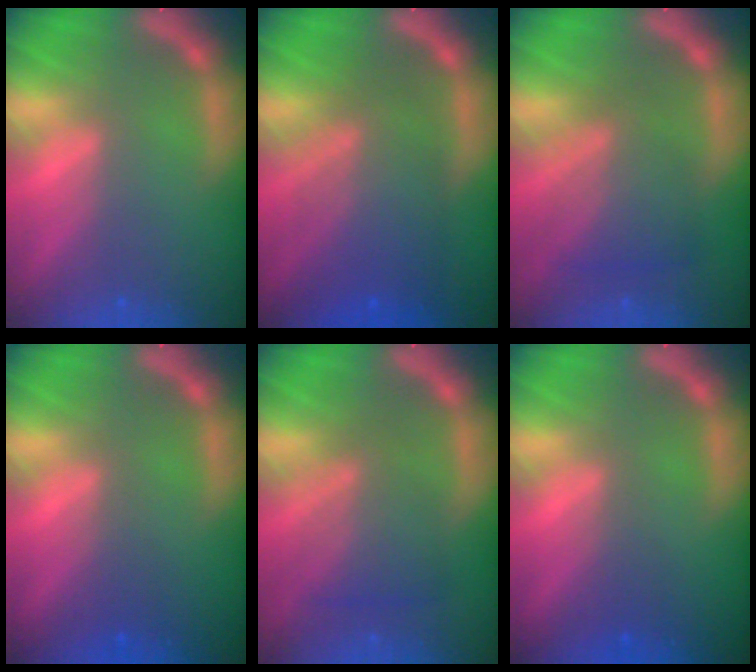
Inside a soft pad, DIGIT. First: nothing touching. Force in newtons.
{"total": 8.0}
{"total": 5.5}
{"total": 1.5}
{"total": 5.1}
{"total": 1.5}